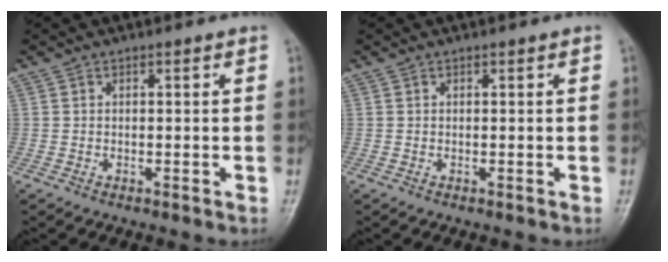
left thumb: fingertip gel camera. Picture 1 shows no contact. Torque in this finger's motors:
{"motor_torque": [0.01, 0.01, 0.02, -0.07, 0.00]}